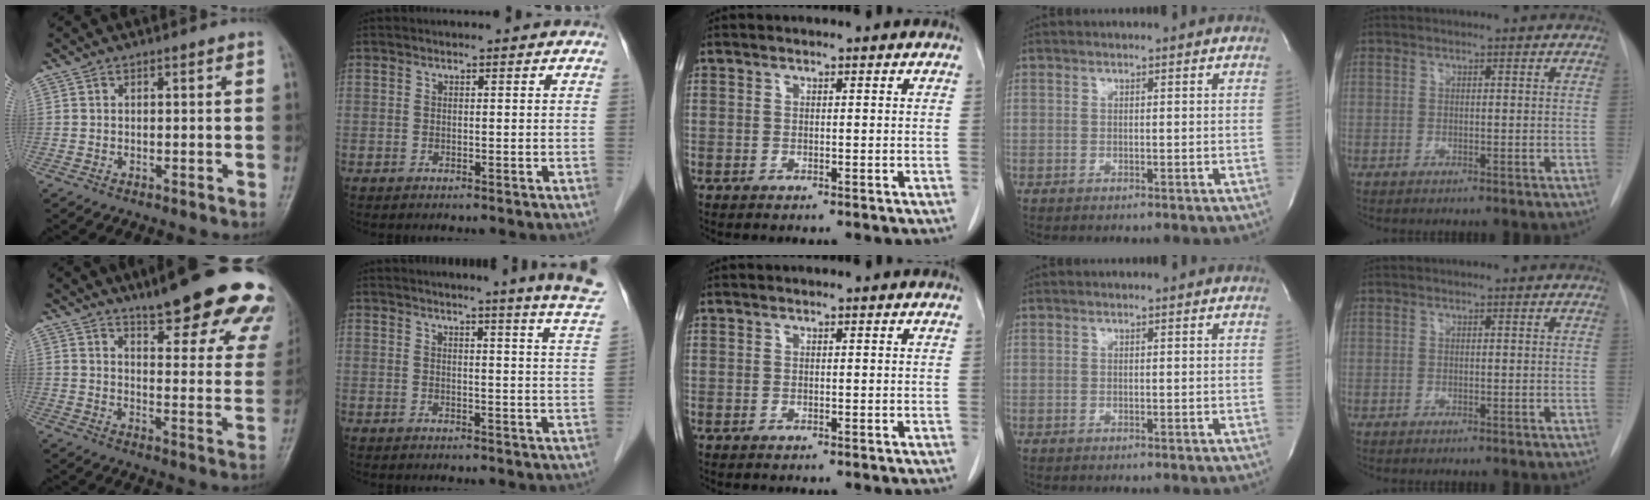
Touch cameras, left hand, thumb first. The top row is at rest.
{"thumb": {"total": 23.7, "force": [17.8, 5.4, 14.7], "torque": [-0.153, -0.086, 0.218]}, "index": {"total": 12.4, "force": [10.9, -1.3, 5.9], "torque": [-0.070, -0.057, 0.099]}}